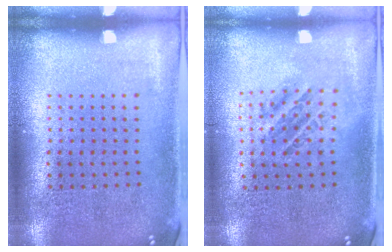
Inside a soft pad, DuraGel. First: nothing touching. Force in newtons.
{"total": 1.0, "press": 1.0, "slide": 0.4}